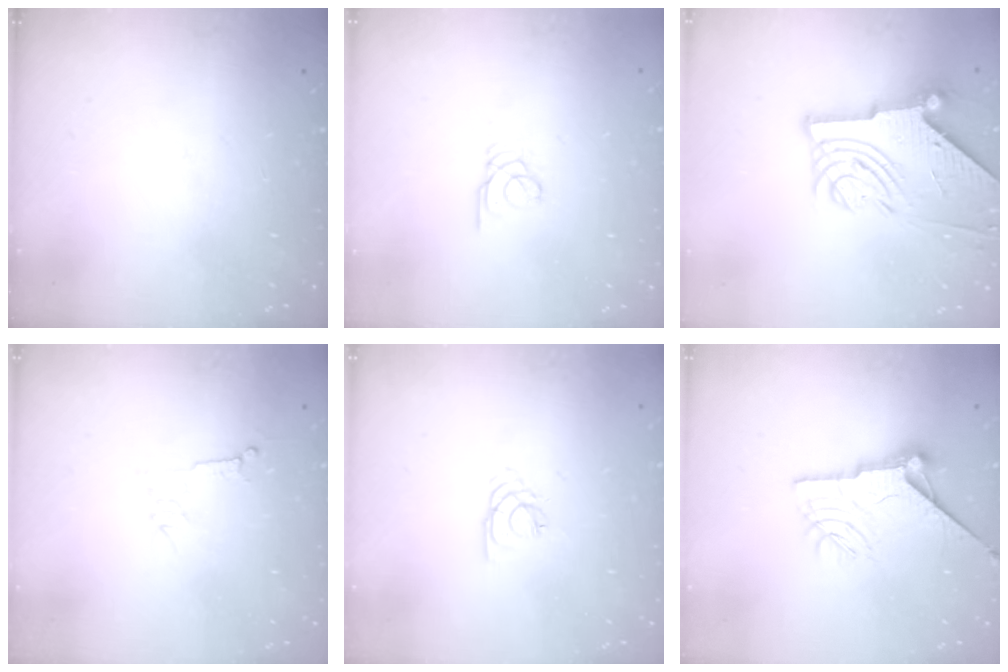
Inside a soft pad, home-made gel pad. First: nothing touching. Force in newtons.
{"total": 1.7, "press": 1.7, "slide": 0.2}
{"total": 8.8, "press": 8.7, "slide": 1.1}
{"total": 4.0, "press": 4.0, "slide": 0.7}
{"total": 1.4, "press": 1.3, "slide": 0.3}
{"total": 12.8, "press": 12.7, "slide": 1.3}